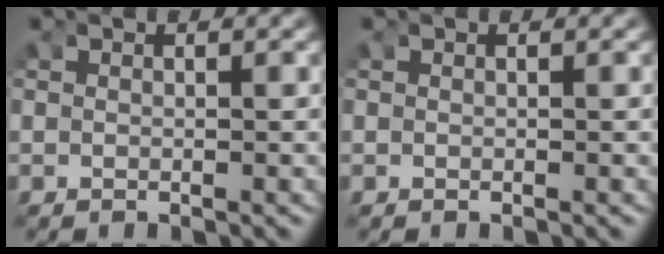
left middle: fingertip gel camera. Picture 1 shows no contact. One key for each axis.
{"total": 0.0}